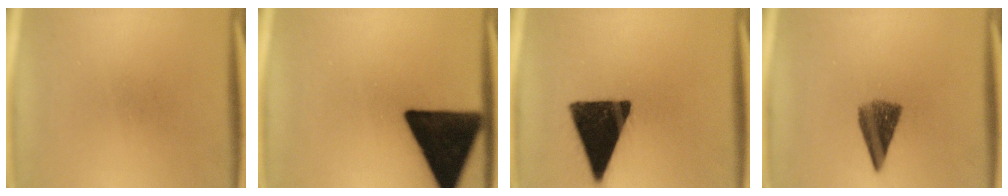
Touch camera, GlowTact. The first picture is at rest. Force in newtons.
{"total": 19.5}
{"total": 17.1}
{"total": 6.4}